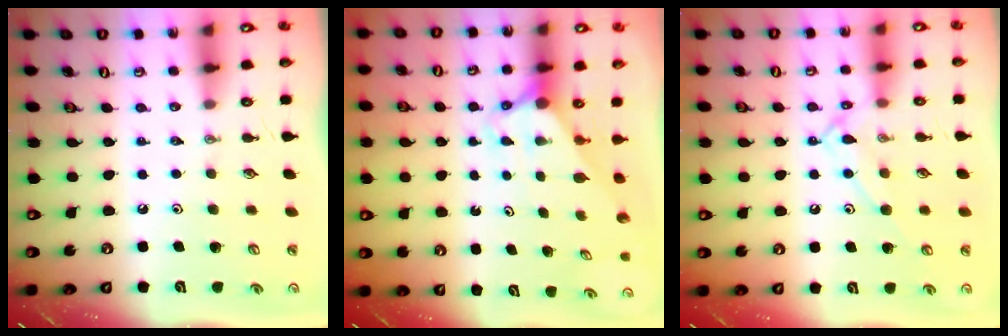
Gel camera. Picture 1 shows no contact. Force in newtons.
{"total": 2.9, "press": 2.9, "slide": 0.0}
{"total": 11.4, "press": 11.4, "slide": 0.8}